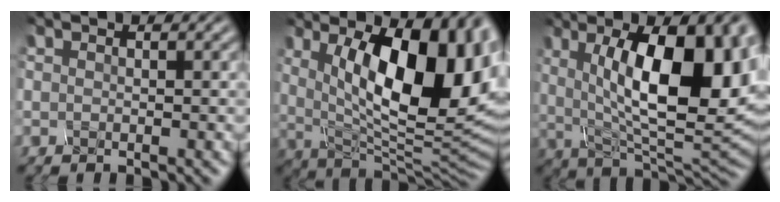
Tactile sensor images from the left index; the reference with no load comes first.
{"total": 14.7, "force": [3.2, 6.1, 13.0], "torque": [-0.162, -0.004, 0.045]}
{"total": 13.9, "force": [2.3, 5.1, 12.7], "torque": [-0.180, 0.003, 0.032]}